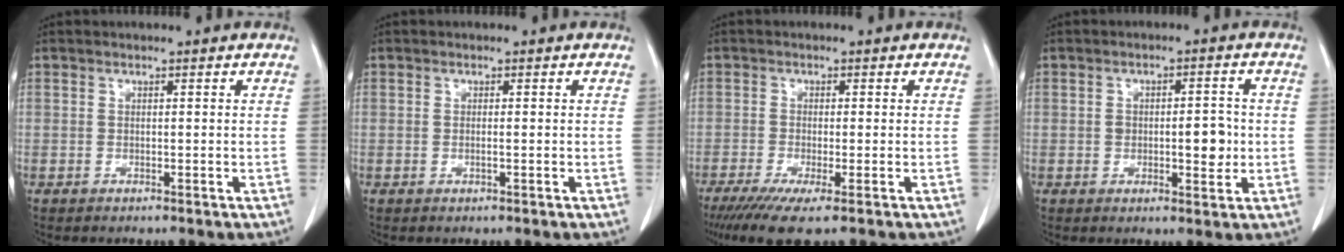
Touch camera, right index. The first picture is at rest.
{"total": 0.6, "force": [-0.2, -0.1, 0.5], "torque": [-0.010, 0.000, -0.003]}
{"total": 5.9, "force": [-3.8, 0.3, 4.5], "torque": [-0.075, -0.016, -0.067]}
{"total": 5.2, "force": [-0.5, 2.1, 4.7], "torque": [-0.069, 0.001, -0.003]}